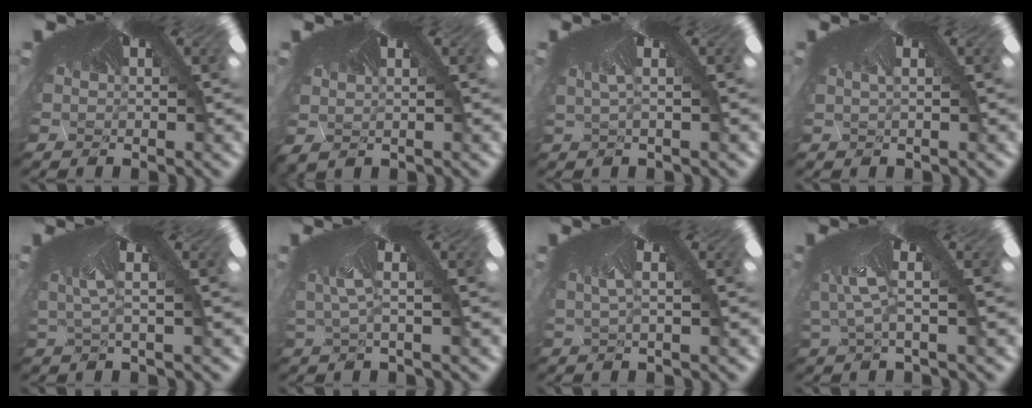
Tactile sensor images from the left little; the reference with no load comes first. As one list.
[{"total": 0.6, "force": [-0.2, 0.6, 0.2], "torque": [-0.016, -0.008, 0.007]}, {"total": 2.0, "force": [-1.5, -1.3, -0.1], "torque": [0.011, -0.018, -0.011]}, {"total": 0.6, "force": [-0.4, -0.5, 0.0], "torque": [0.010, -0.003, -0.003]}, {"total": 3.1, "force": [-2.2, -2.1, -0.2], "torque": [-0.010, -0.029, -0.009]}, {"total": 3.3, "force": [-2.5, -2.1, -0.3], "torque": [-0.008, -0.035, -0.014]}, {"total": 2.1, "force": [-1.6, -1.3, -0.2], "torque": [0.009, -0.021, -0.011]}, {"total": 4.0, "force": [-3.2, -2.3, -0.8], "torque": [-0.013, -0.049, -0.021]}]